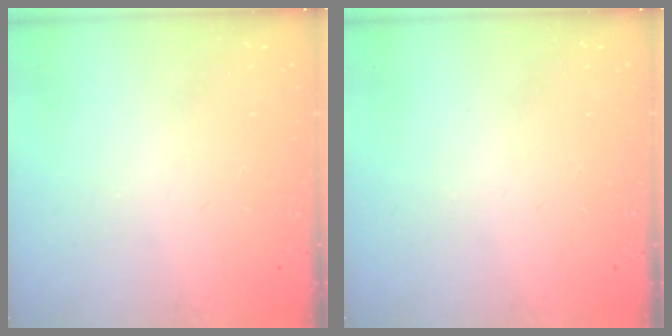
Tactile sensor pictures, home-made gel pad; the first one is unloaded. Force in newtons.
{"total": 0.0}